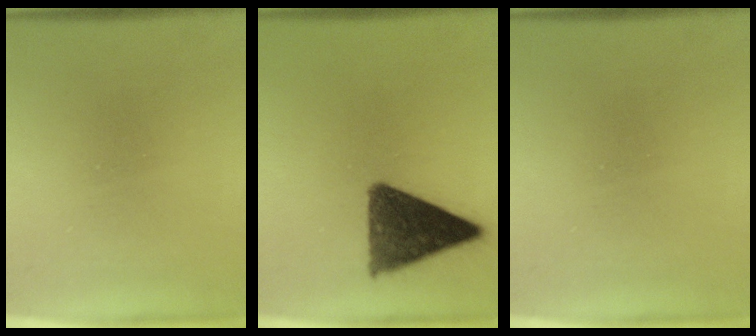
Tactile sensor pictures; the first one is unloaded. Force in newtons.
{"total": 12.3}
{"total": 0.0}